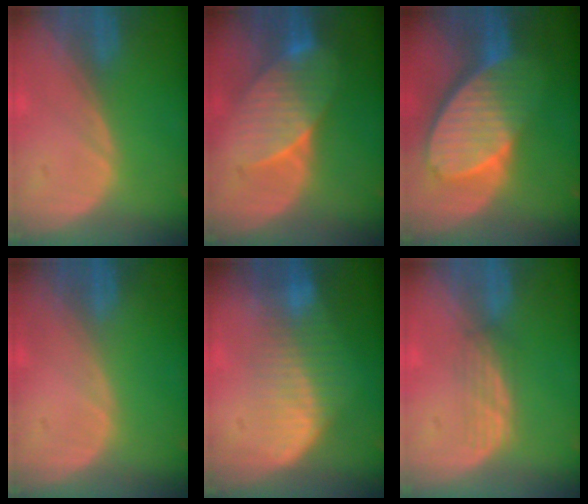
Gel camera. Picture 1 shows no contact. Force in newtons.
{"total": 7.5, "press": 7.4, "slide": 1.2}
{"total": 10.2, "press": 9.0, "slide": 4.9}
{"total": 0.0}
{"total": 7.1, "press": 6.5, "slide": 2.8}
{"total": 2.9, "press": 2.6, "slide": 1.4}